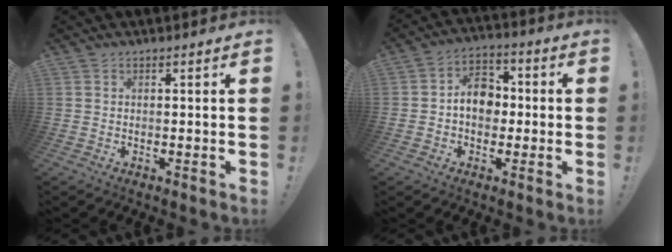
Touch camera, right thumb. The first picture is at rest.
{"total": 10.3, "force": [-0.1, 8.1, 6.5], "torque": [-0.098, 0.015, 0.002]}